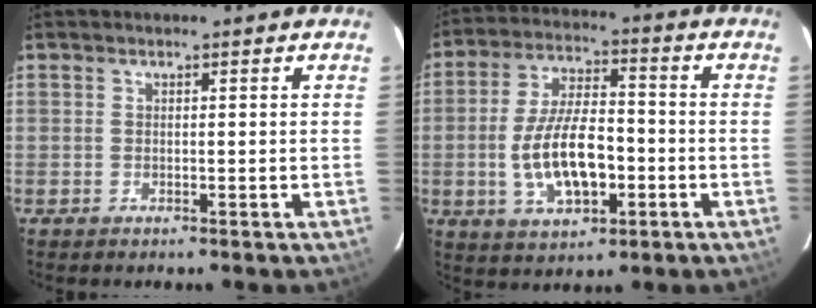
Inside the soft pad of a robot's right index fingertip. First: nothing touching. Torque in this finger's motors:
{"motor_torque": [1.20, -0.94, 0.65, 0.19]}